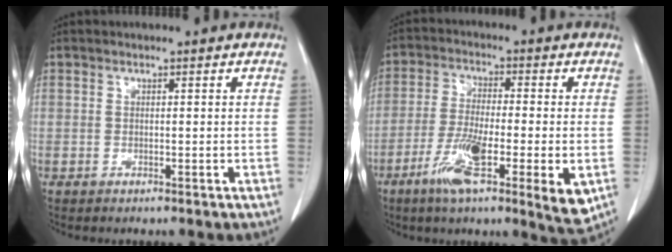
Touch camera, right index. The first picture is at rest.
{"total": 14.1, "force": [-5.2, 2.1, 13.0], "torque": [-0.207, -0.025, -0.084]}